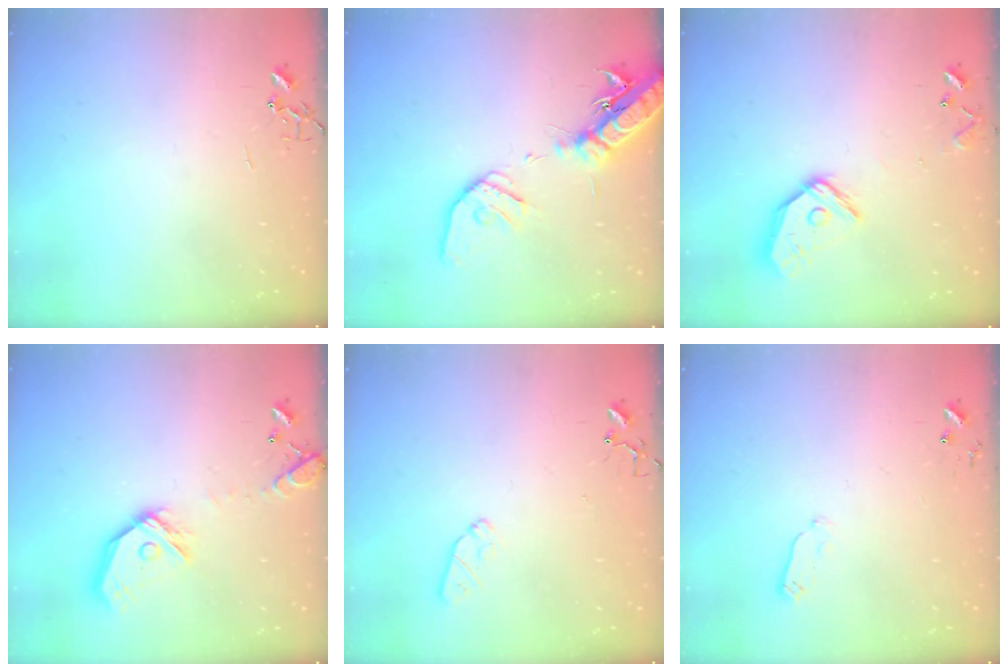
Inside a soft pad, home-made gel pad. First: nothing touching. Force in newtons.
{"total": 19.4, "press": 19.1, "slide": 3.5}
{"total": 12.2, "press": 12.2, "slide": 1.1}
{"total": 16.5, "press": 16.3, "slide": 2.4}
{"total": 5.9, "press": 5.8, "slide": 0.8}
{"total": 2.9, "press": 2.9, "slide": 0.4}